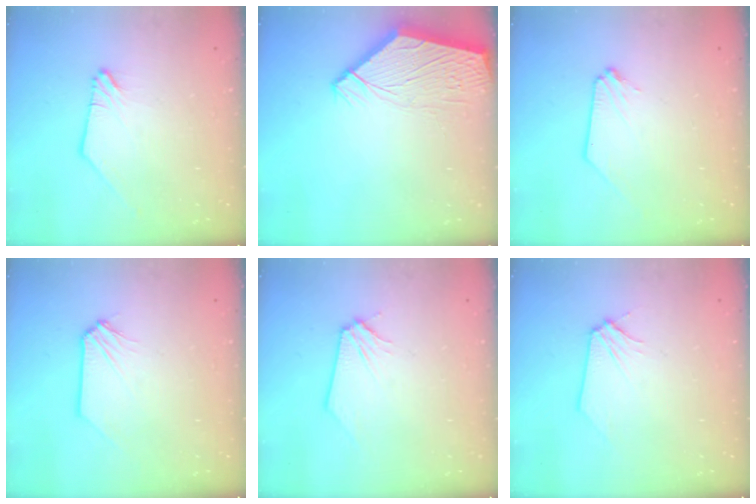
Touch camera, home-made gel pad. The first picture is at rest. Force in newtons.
{"total": 8.6, "press": 8.6, "slide": 1.0}
{"total": 0.0}
{"total": 1.0, "press": 1.0, "slide": 0.2}
{"total": 0.0}
{"total": 0.0}